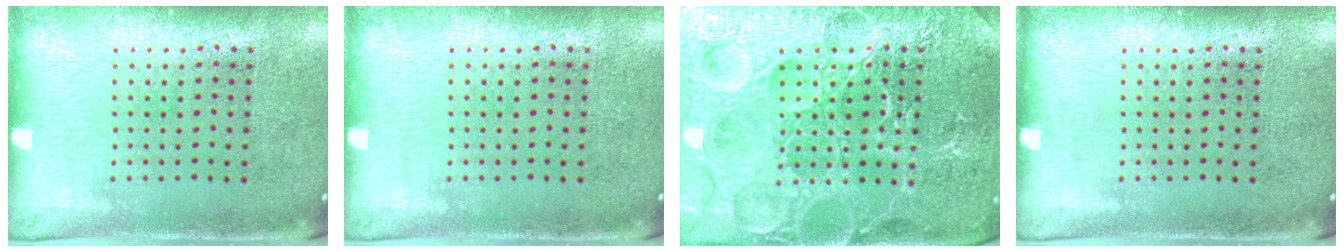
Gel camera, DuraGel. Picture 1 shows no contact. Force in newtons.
{"total": 0.0}
{"total": 7.2, "press": 7.2, "slide": 0.9}
{"total": 0.0}